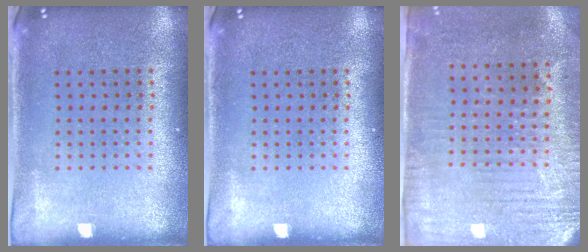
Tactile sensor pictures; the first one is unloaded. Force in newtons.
{"total": 0.0}
{"total": 3.0, "press": 2.5, "slide": 1.7}